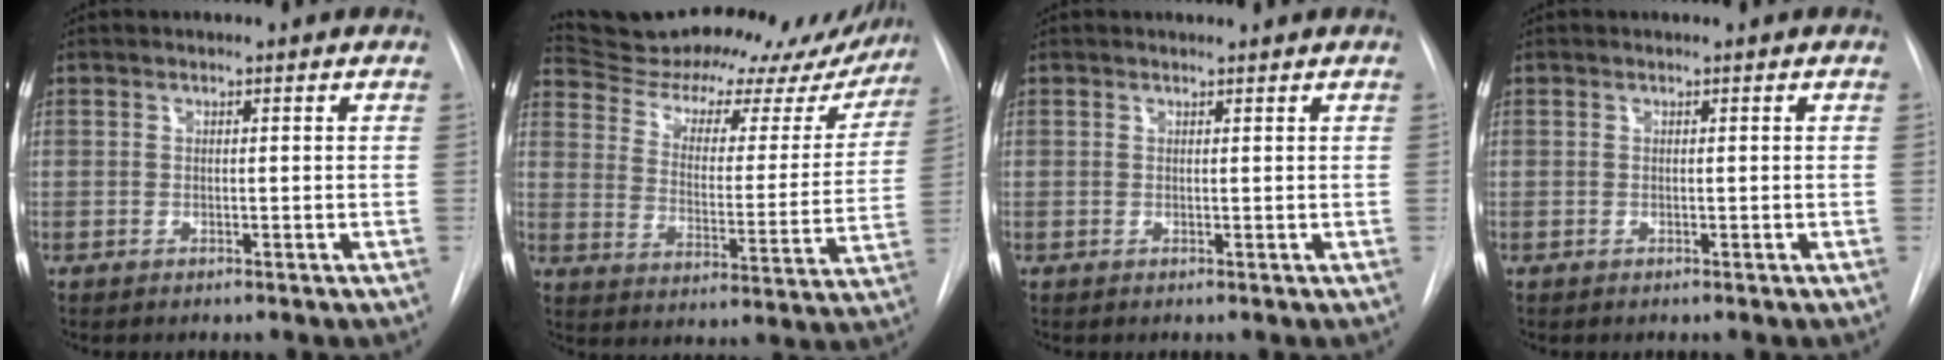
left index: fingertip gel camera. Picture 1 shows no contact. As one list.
[{"total": 26.6, "force": [24.3, 7.9, 7.6], "torque": [-0.117, -0.039, 0.312]}, {"total": 1.2, "force": [1.2, -0.1, 0.0], "torque": [-0.006, 0.002, 0.019]}, {"total": 0.0}]